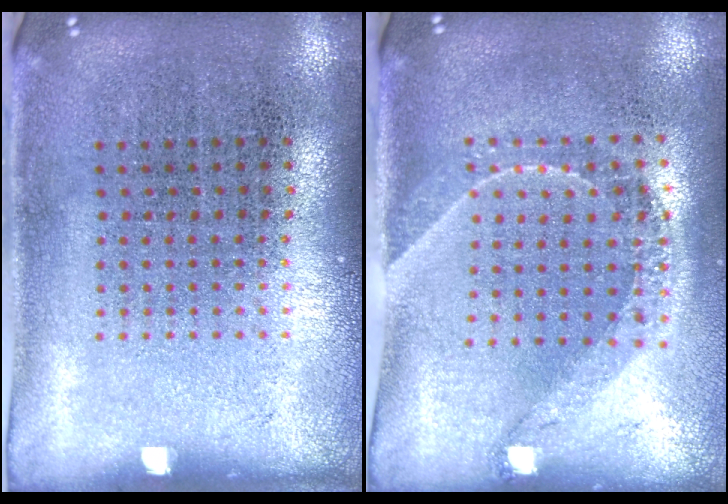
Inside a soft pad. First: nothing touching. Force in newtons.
{"total": 1.6, "press": 1.3, "slide": 0.9}